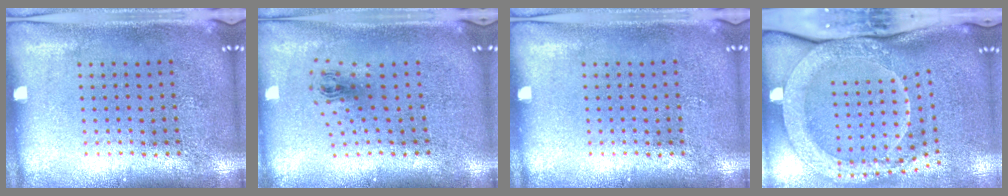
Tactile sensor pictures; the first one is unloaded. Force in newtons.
{"total": 0.8, "press": 0.4, "slide": 0.8}
{"total": 0.0}
{"total": 2.7, "press": 2.2, "slide": 1.6}